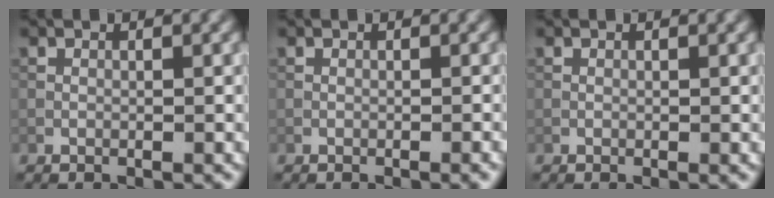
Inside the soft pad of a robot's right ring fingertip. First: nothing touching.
{"total": 0.9, "force": [-0.7, 0.2, 0.6], "torque": [-0.016, 0.004, -0.010]}
{"total": 0.0}